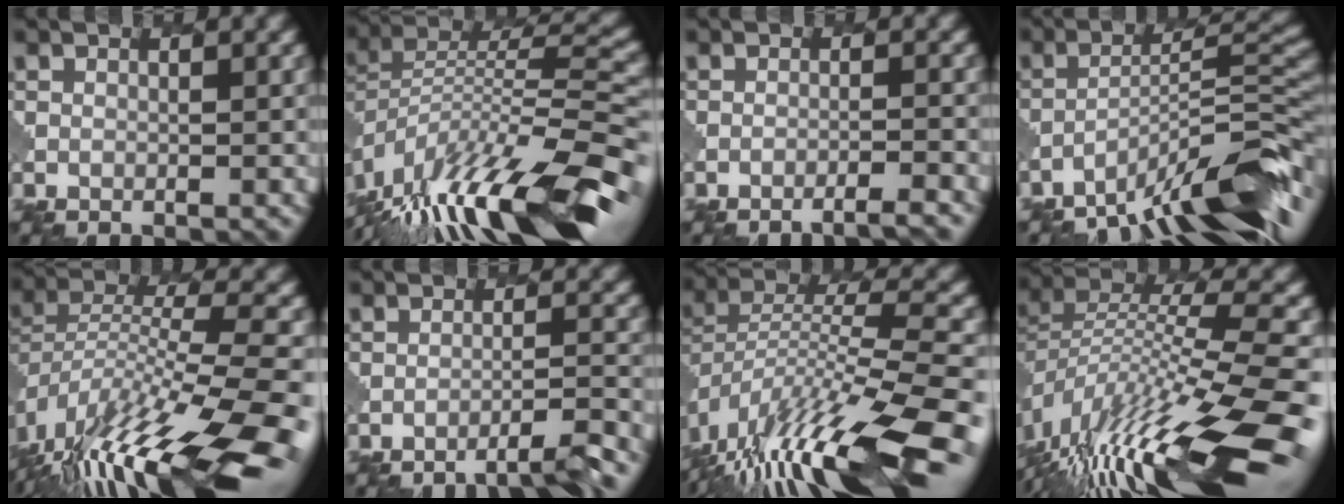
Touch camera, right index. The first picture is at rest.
{"total": 15.6, "force": [-10.3, 4.4, 10.9], "torque": [-0.209, 0.020, -0.178]}
{"total": 2.9, "force": [-2.5, 0.2, 1.4], "torque": [-0.013, 0.005, -0.047]}
{"total": 9.4, "force": [-6.7, 1.4, 6.4], "torque": [-0.088, 0.014, -0.114]}
{"total": 15.5, "force": [-10.3, 3.9, 10.9], "torque": [-0.204, 0.016, -0.170]}
{"total": 4.1, "force": [-3.3, 0.3, 2.4], "torque": [-0.029, 0.014, -0.059]}
{"total": 14.1, "force": [-8.6, 3.8, 10.6], "torque": [-0.199, 0.016, -0.144]}
{"total": 15.3, "force": [-9.0, 4.1, 11.7], "torque": [-0.232, 0.018, -0.153]}